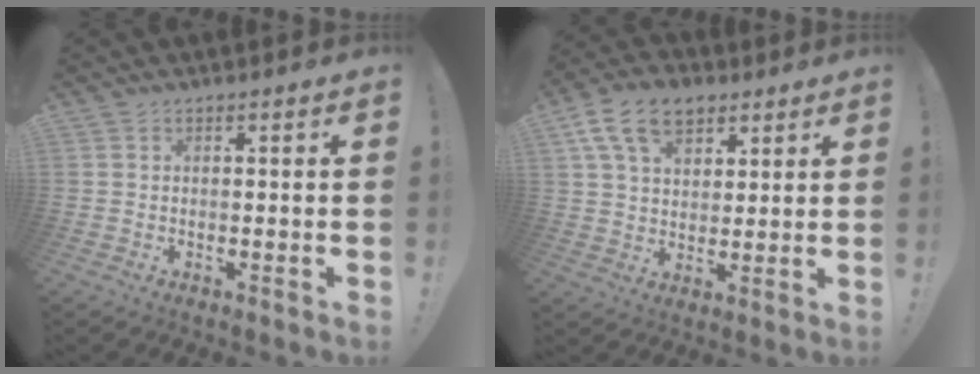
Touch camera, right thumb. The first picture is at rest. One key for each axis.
{"total": 13.1, "fx": 6.9, "fy": 8.3, "fz": 7.5, "tx": -0.132, "ty": -0.018, "tz": 0.132}